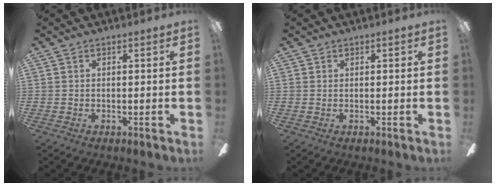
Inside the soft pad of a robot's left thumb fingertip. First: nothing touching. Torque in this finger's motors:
{"motor_torque": [-0.10, -0.22, 0.06, 0.06, 0.02]}